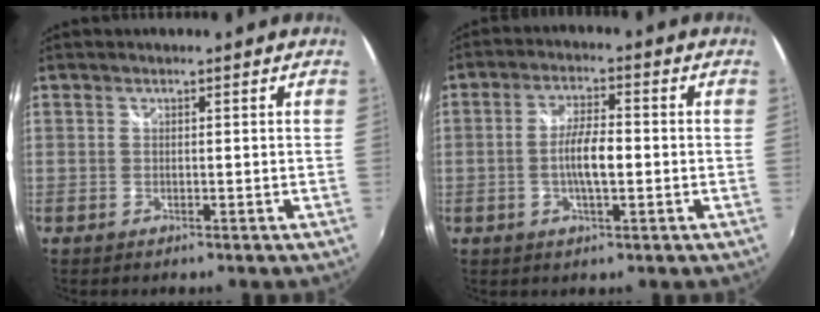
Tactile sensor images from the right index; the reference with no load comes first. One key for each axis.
{"total": 6.4, "fx": -1.1, "fy": 1.7, "fz": 6.1, "tx": -0.114, "ty": 0.003, "tz": -0.019}